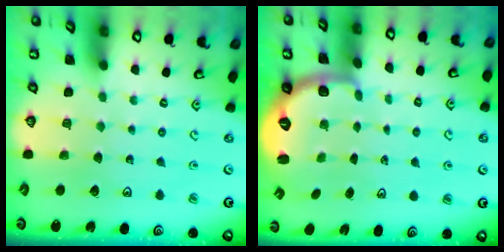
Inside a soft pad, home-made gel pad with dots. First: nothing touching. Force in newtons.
{"total": 2.8, "press": 1.7, "slide": 2.1}